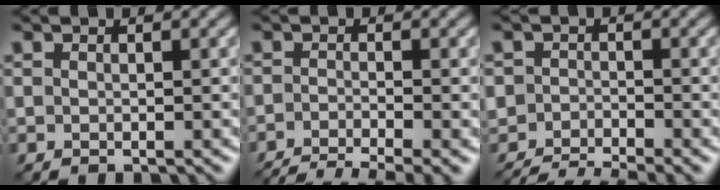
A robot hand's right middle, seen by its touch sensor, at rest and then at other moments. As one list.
[{"total": 5.8, "force": [-4.4, 1.1, 3.6], "torque": [-0.057, -0.013, -0.083]}, {"total": 5.6, "force": [-5.1, 1.1, 2.0], "torque": [-0.035, -0.014, -0.091]}]